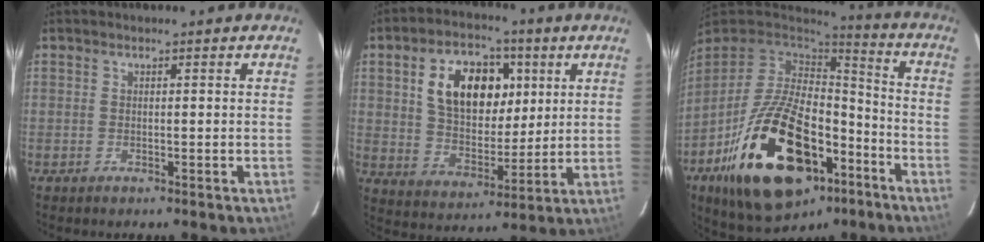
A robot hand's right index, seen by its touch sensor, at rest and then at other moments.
{"total": 15.4, "force": [4.9, 9.7, 10.9], "torque": [-0.194, 0.020, 0.092]}
{"total": 29.4, "force": [-13.8, 15.2, 21.1], "torque": [-0.400, -0.007, -0.207]}